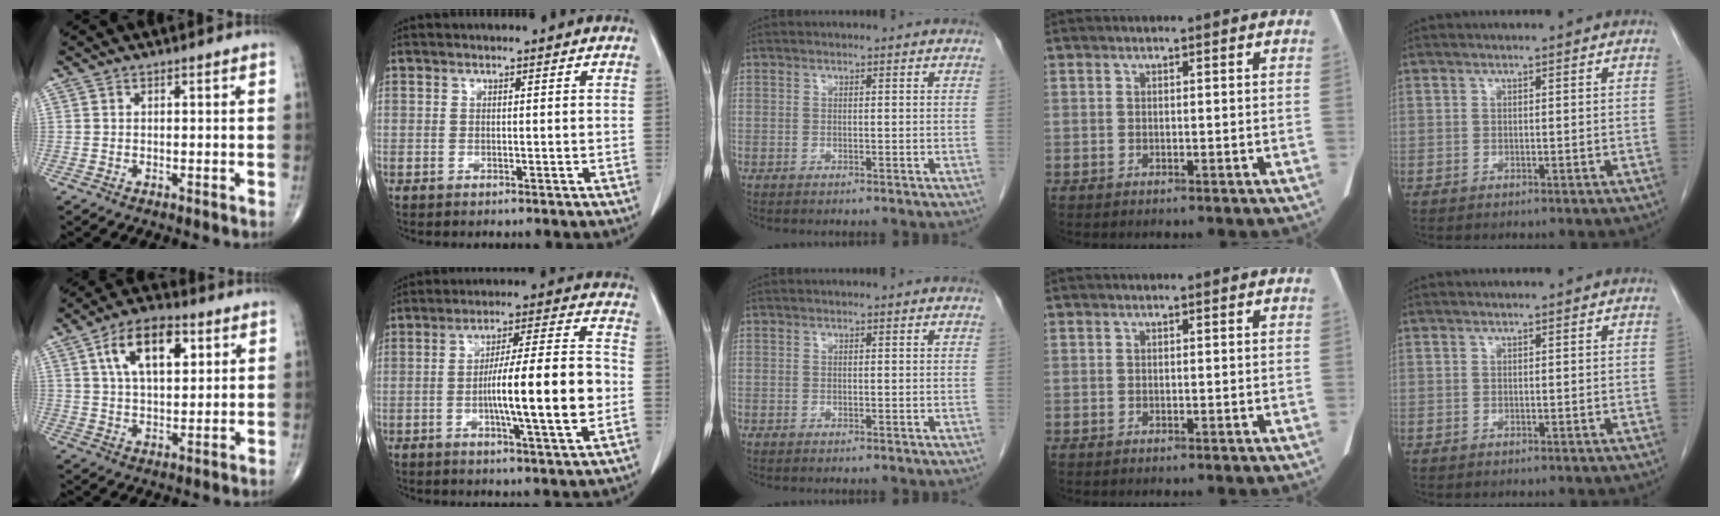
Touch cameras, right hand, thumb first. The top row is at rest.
{"thumb": {"total": 12.4, "force": [4.6, 6.4, 9.6], "torque": [-0.147, -0.005, 0.076]}, "index": {"total": 13.9, "force": [-2.3, 0.5, 13.7], "torque": [-0.222, 0.004, -0.041]}}